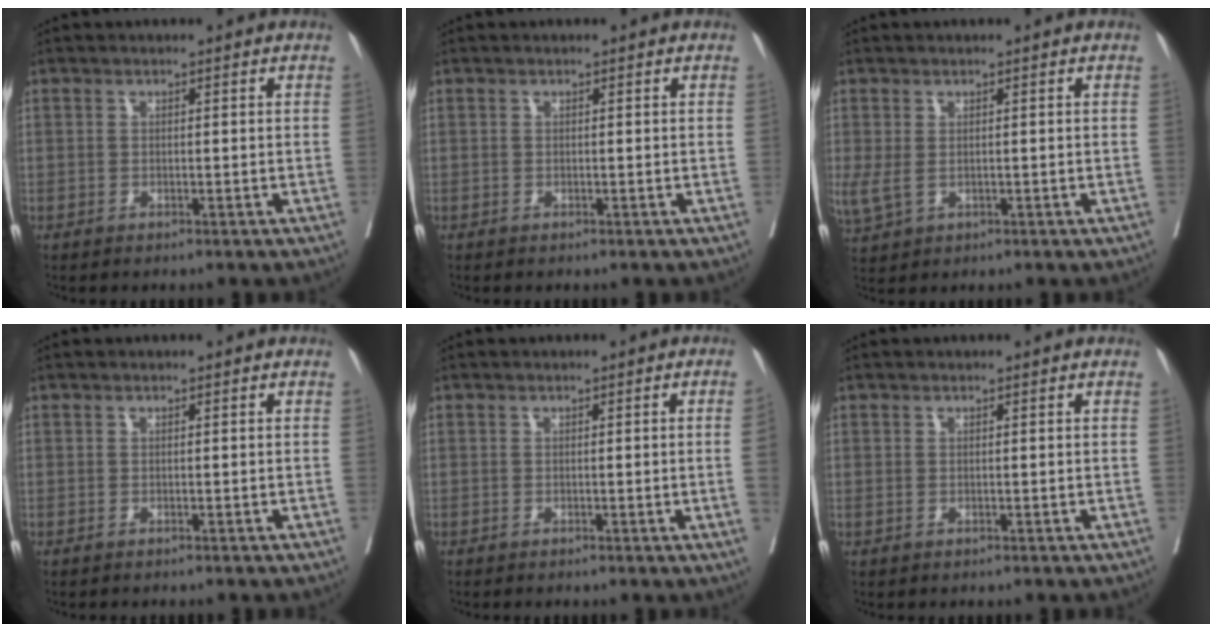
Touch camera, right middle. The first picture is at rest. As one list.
[{"total": 0.0}, {"total": 4.1, "force": [-0.1, 2.6, 3.2], "torque": [-0.083, -0.007, 0.008]}, {"total": 0.0}, {"total": 2.3, "force": [-0.2, -0.9, 2.2], "torque": [-0.034, -0.003, 0.002]}, {"total": 0.0}]